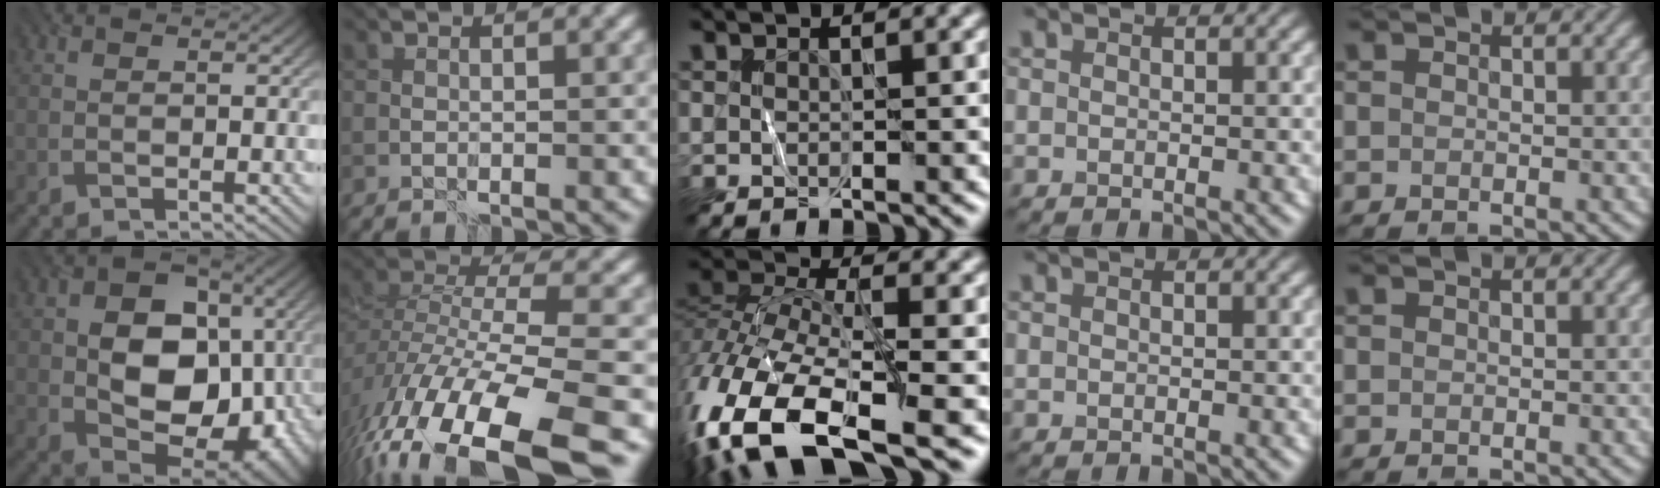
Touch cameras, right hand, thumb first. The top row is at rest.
{"thumb": {"total": 14.3, "force": [-0.6, 10.6, 9.6], "torque": [-0.136, -0.013, -0.002]}, "index": {"total": 15.4, "force": [-10.3, 5.4, 10.1], "torque": [-0.224, -0.024, -0.164]}, "middle": {"total": 14.9, "force": [-8.1, 6.7, 10.6], "torque": [-0.258, -0.030, -0.139]}}